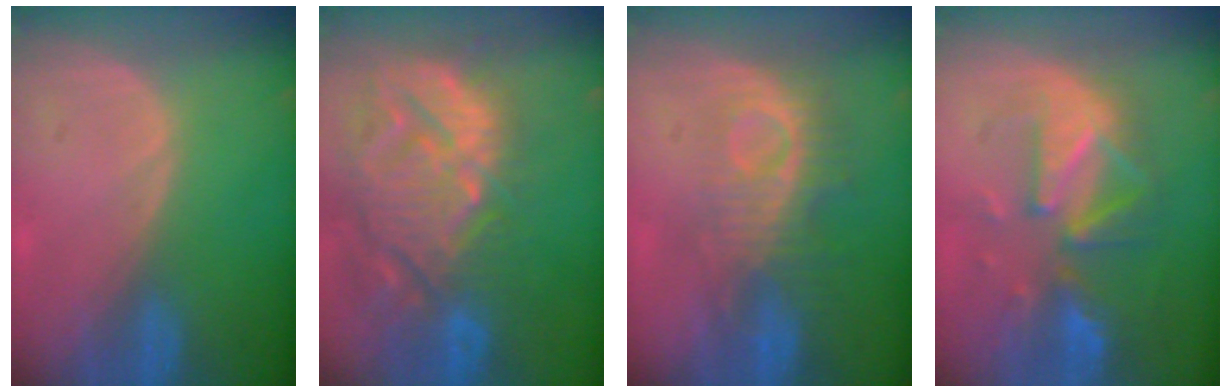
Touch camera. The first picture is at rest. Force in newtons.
{"total": 14.7, "press": 12.6, "slide": 7.5}
{"total": 9.2, "press": 8.2, "slide": 4.3}
{"total": 9.8, "press": 8.9, "slide": 4.2}